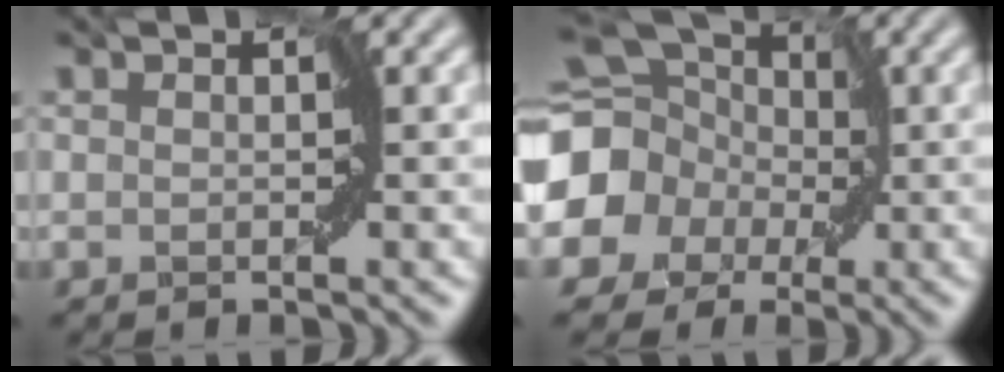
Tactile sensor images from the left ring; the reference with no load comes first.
{"total": 13.9, "force": [-1.8, 12.3, 6.1], "torque": [-0.139, -0.007, -0.062]}